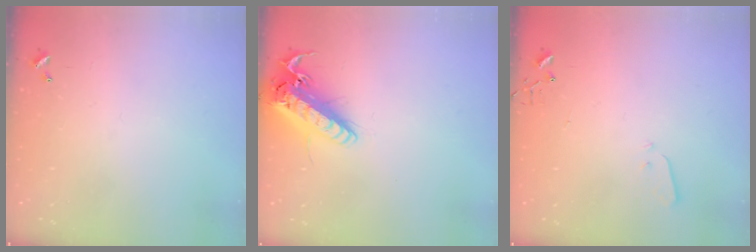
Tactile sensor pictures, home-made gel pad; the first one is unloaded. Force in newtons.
{"total": 19.1, "press": 18.8, "slide": 3.3}
{"total": 2.2, "press": 2.1, "slide": 0.3}